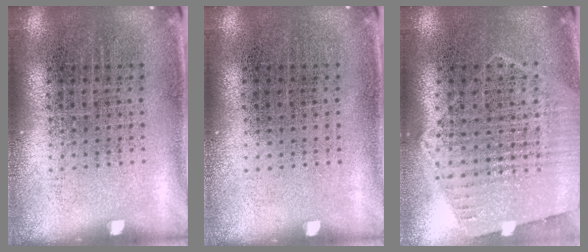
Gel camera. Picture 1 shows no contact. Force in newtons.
{"total": 0.0}
{"total": 1.2, "press": 1.1, "slide": 0.3}